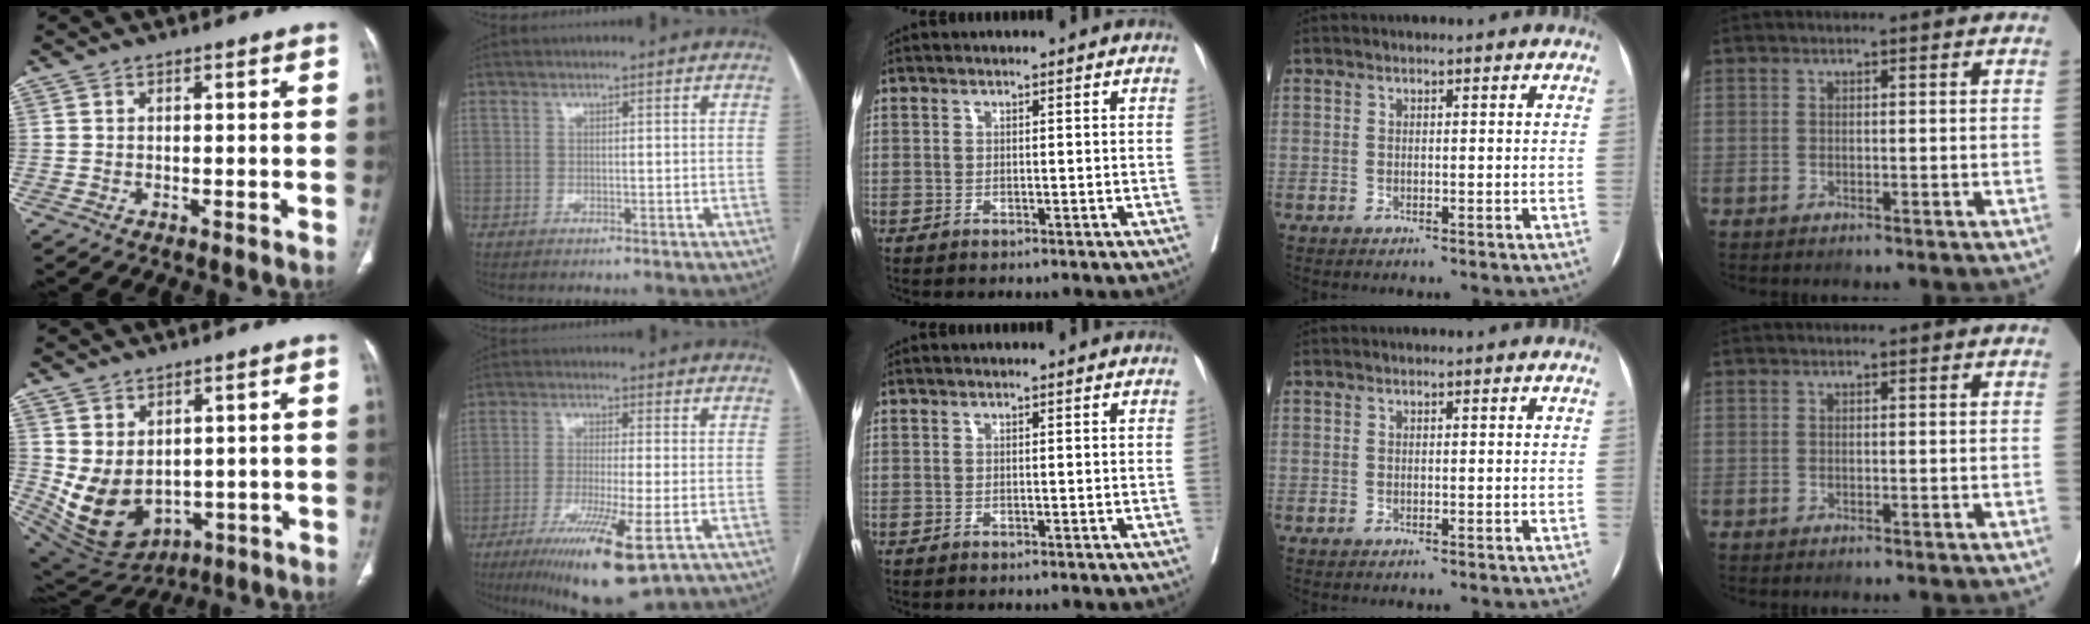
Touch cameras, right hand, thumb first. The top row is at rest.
{"thumb": {"total": 11.9, "force": [-0.1, 8.7, 8.0], "torque": [-0.130, -0.012, 0.040]}, "index": {"total": 12.9, "force": [-6.5, 1.1, 11.1], "torque": [-0.189, -0.038, -0.103]}, "middle": {"total": 0.5, "force": [0.3, -0.5, 0.0], "torque": [0.000, -0.002, 0.004]}}